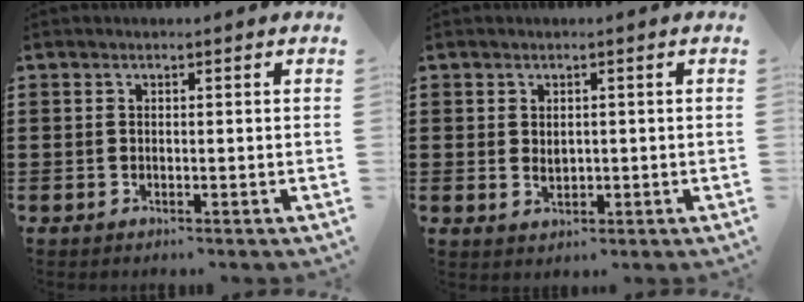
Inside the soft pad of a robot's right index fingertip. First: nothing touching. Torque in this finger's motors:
{"motor_torque": [-0.13, 0.42, 0.03, 0.00]}